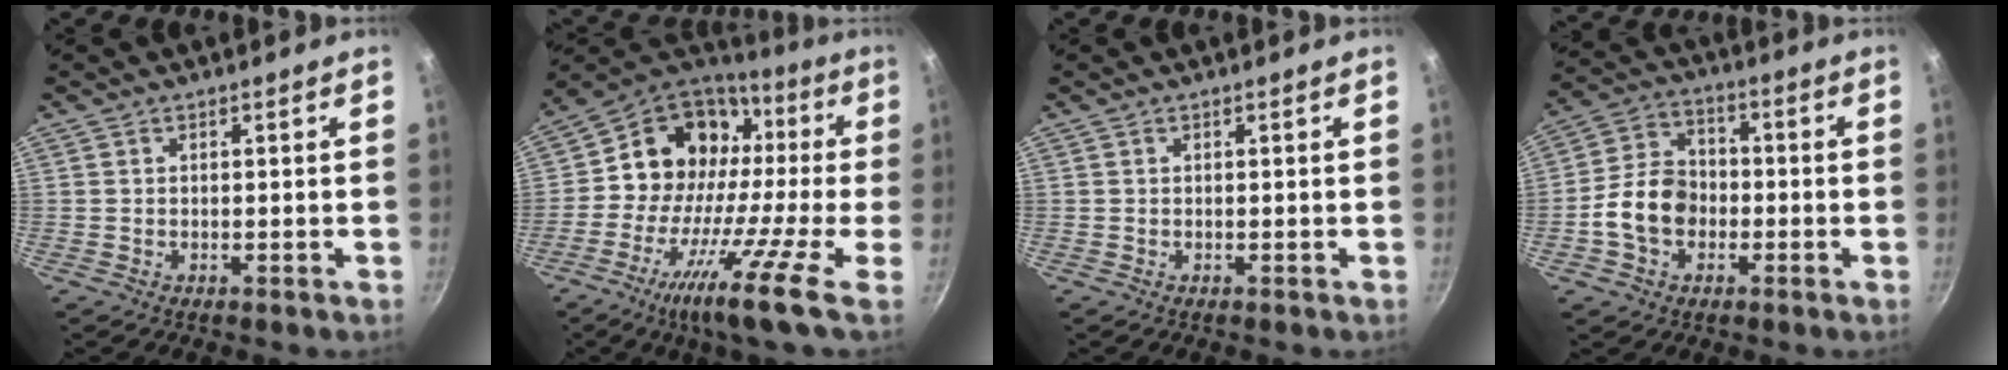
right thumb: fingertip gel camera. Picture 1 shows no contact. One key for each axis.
{"total": 20.4, "fx": -3.3, "fy": 10.6, "fz": 17.1, "tx": -0.270, "ty": 0.052, "tz": -0.081}
{"total": 0.0}
{"total": 10.7, "fx": -2.5, "fy": 8.1, "fz": 6.5, "tx": -0.091, "ty": 0.031, "tz": -0.057}